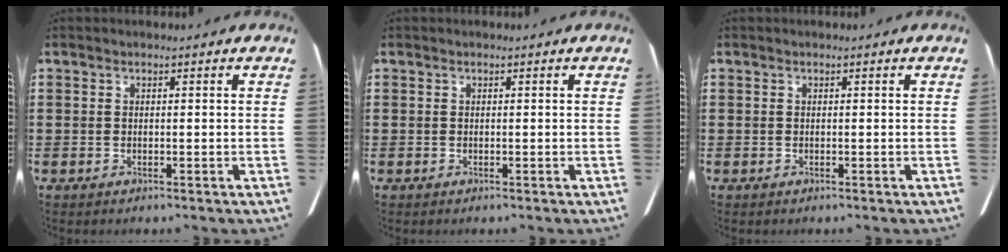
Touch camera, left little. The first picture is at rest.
{"total": 0.0}
{"total": 0.0}